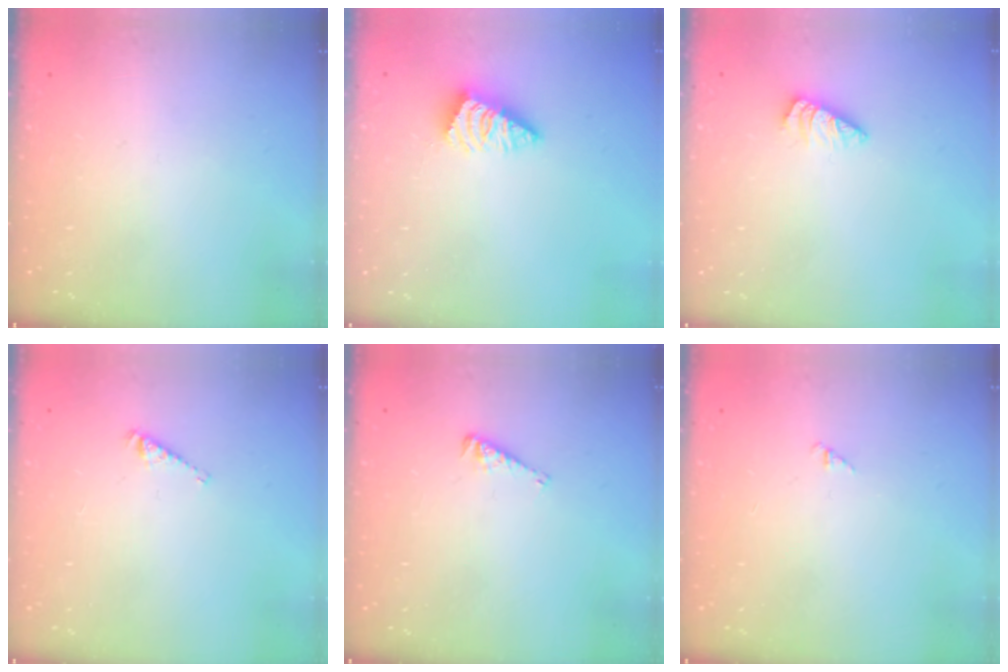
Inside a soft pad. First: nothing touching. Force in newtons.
{"total": 2.6, "press": 2.6, "slide": 0.5}
{"total": 1.5, "press": 1.5, "slide": 0.3}
{"total": 3.6, "press": 3.5, "slide": 0.4}
{"total": 3.8, "press": 3.8, "slide": 0.5}
{"total": 1.2, "press": 1.1, "slide": 0.3}